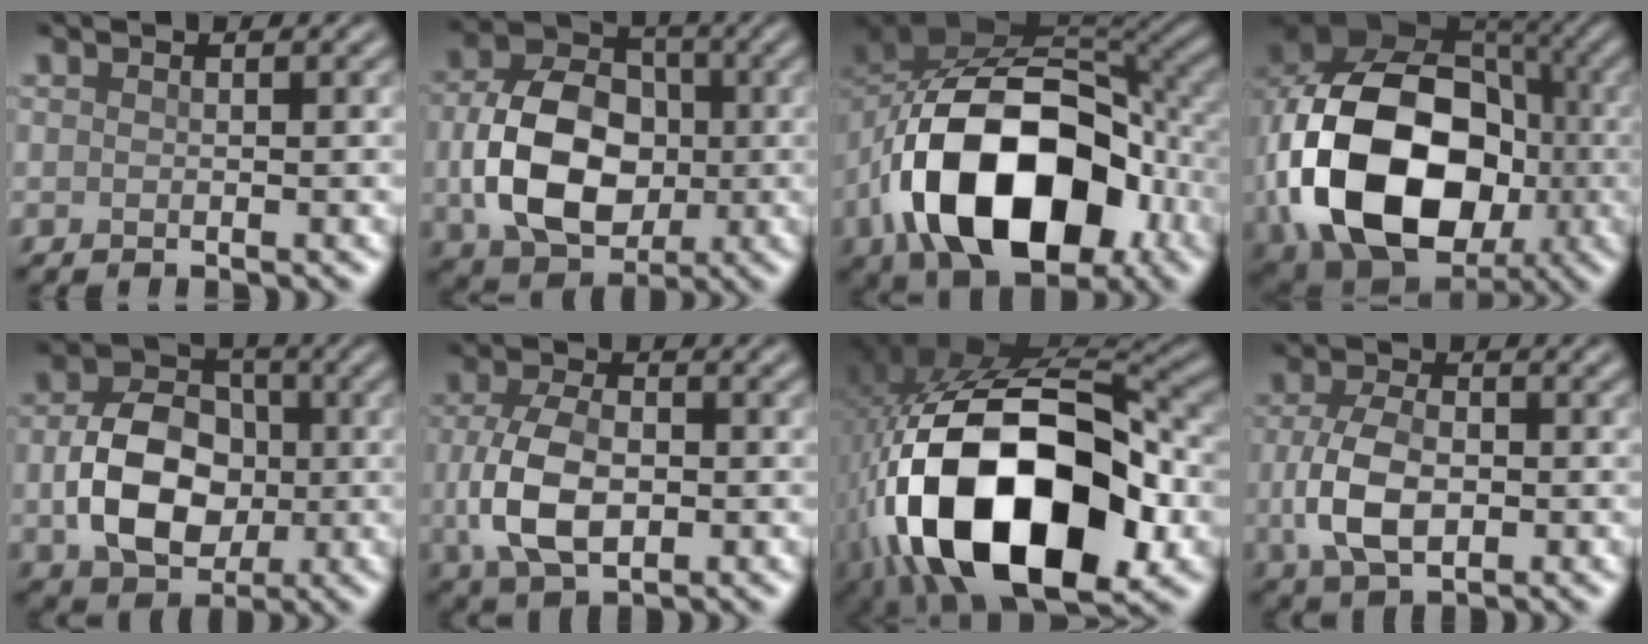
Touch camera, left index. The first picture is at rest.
{"total": 9.8, "force": [-0.8, 7.3, 6.6], "torque": [-0.135, -0.002, -0.014]}
{"total": 16.4, "force": [-5.5, 10.0, 11.8], "torque": [-0.186, -0.008, -0.101]}
{"total": 18.5, "force": [-2.9, 13.9, 11.9], "torque": [-0.255, -0.026, -0.041]}
{"total": 8.3, "force": [-0.6, 6.2, 5.5], "torque": [-0.108, -0.003, -0.010]}
{"total": 6.6, "force": [-0.8, 4.2, 5.0], "torque": [-0.111, -0.008, -0.014]}
{"total": 18.8, "force": [-5.6, 10.4, 14.7], "torque": [-0.278, -0.030, -0.082]}
{"total": 5.8, "force": [-0.8, 3.7, 4.4], "torque": [-0.099, -0.006, -0.014]}